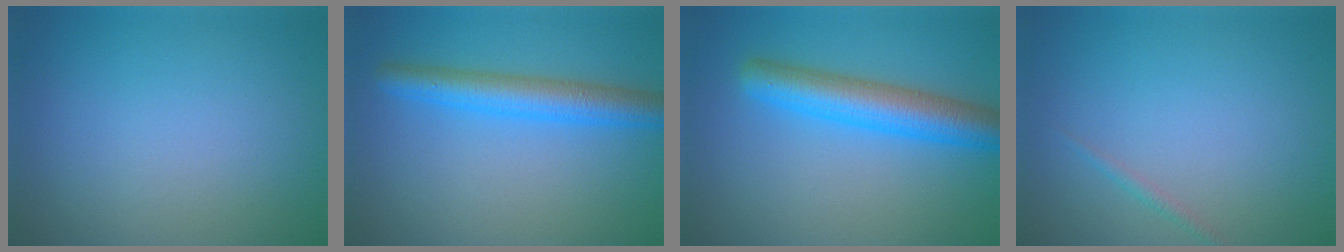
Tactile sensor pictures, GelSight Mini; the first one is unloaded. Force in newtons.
{"total": 4.4, "press": 4.4, "slide": 0.2}
{"total": 5.5, "press": 5.5, "slide": 0.2}
{"total": 0.7, "press": 0.7, "slide": 0.0}